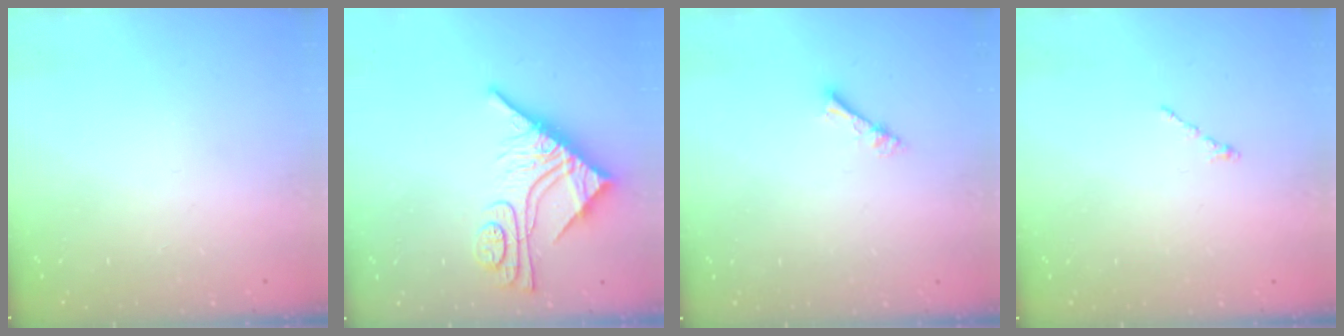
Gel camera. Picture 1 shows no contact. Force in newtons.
{"total": 11.6, "press": 11.5, "slide": 1.0}
{"total": 2.3, "press": 2.3, "slide": 0.3}
{"total": 0.0}